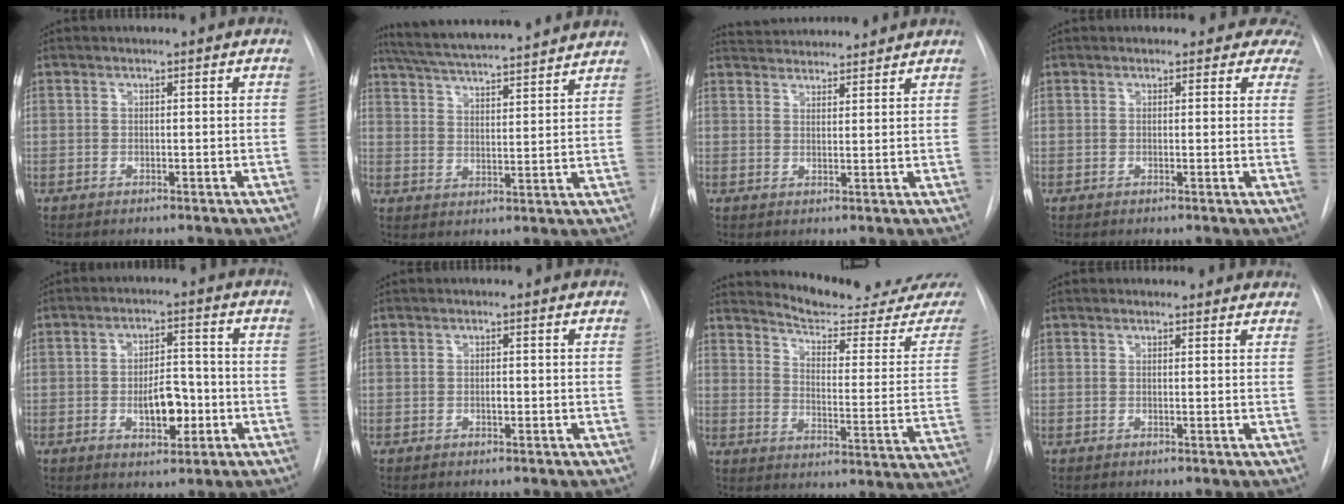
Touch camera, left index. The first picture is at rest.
{"total": 19.3, "force": [17.3, 1.6, 8.4], "torque": [-0.145, 0.023, 0.252]}
{"total": 8.0, "force": [7.8, 1.2, 1.7], "torque": [-0.030, 0.023, 0.112]}
{"total": 4.7, "force": [3.7, 2.8, 0.0], "torque": [0.037, -0.011, 0.011]}
{"total": 6.9, "force": [-2.6, 3.0, 5.6], "torque": [-0.090, 0.002, -0.032]}
{"total": 1.1, "force": [-1.0, 0.2, 0.4], "torque": [-0.009, -0.005, -0.014]}
{"total": 17.4, "force": [16.8, 0.6, 4.7], "torque": [-0.069, -0.111, 0.207]}
{"total": 3.4, "force": [3.1, 1.4, 0.4], "torque": [0.004, 0.001, 0.022]}